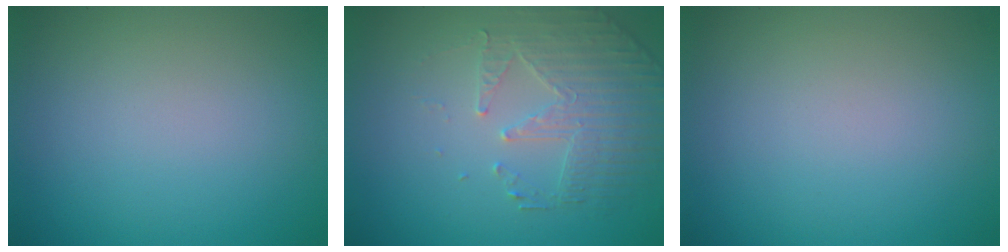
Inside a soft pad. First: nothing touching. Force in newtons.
{"total": 2.5, "press": 2.2, "slide": 1.2}
{"total": 0.0}